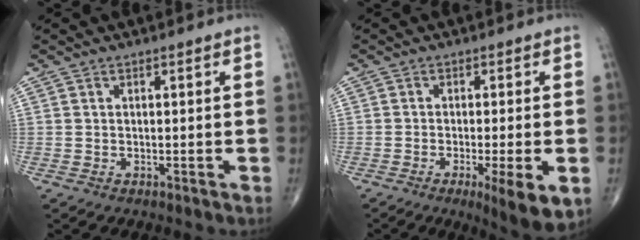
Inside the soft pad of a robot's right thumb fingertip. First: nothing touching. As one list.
[{"total": 8.3, "force": [-2.9, 1.4, 7.7], "torque": [-0.112, -0.015, -0.042]}]